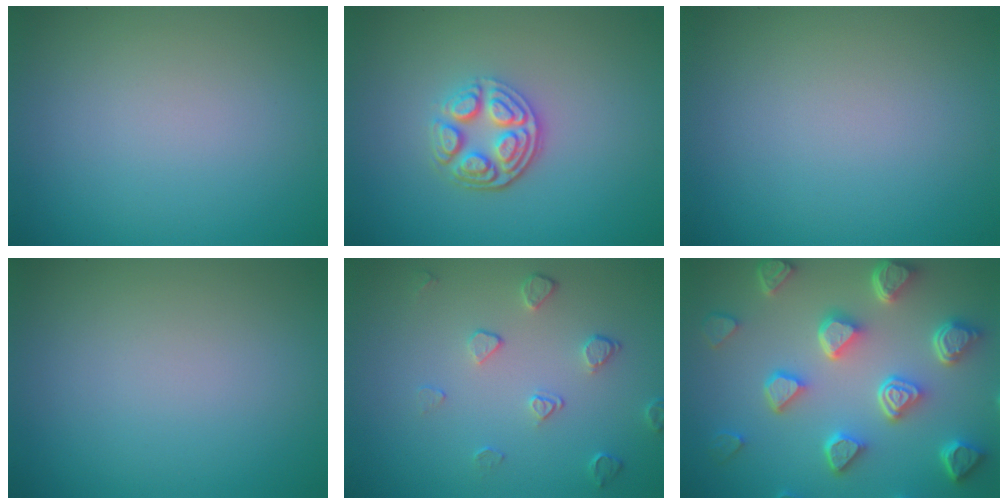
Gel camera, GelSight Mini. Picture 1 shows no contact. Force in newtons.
{"total": 3.9, "press": 3.2, "slide": 2.3}
{"total": 0.0}
{"total": 0.0}
{"total": 2.0, "press": 1.3, "slide": 1.5}
{"total": 7.5, "press": 5.7, "slide": 4.8}